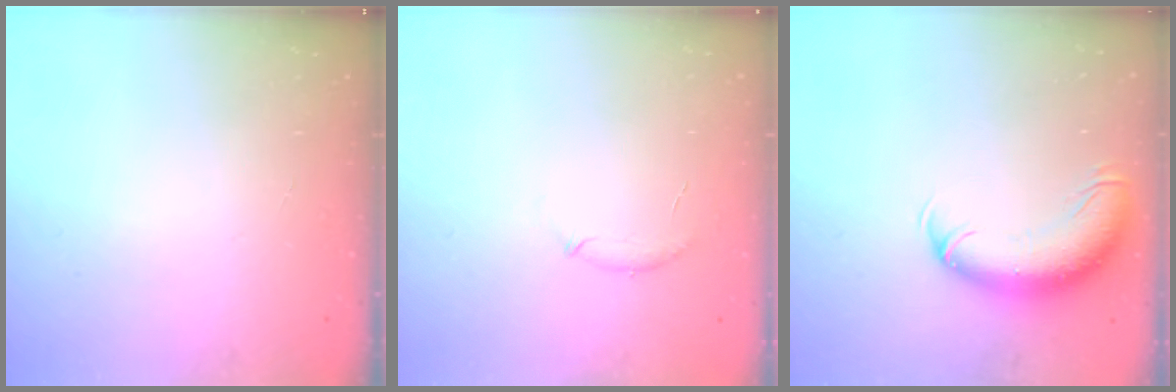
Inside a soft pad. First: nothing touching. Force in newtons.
{"total": 6.1, "press": 5.9, "slide": 1.4}
{"total": 11.9, "press": 11.6, "slide": 2.7}